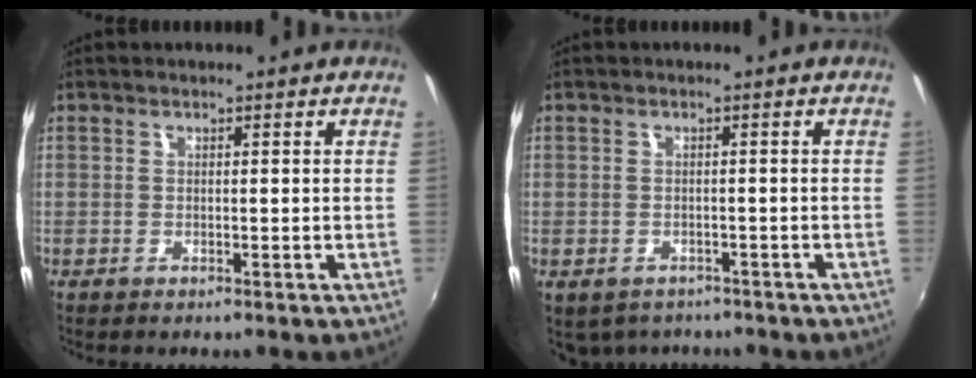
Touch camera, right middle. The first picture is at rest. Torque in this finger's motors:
{"motor_torque": [1.03, -1.12, 0.15, 0.08]}